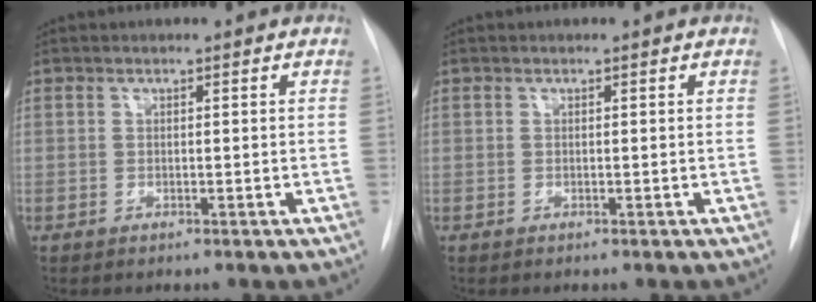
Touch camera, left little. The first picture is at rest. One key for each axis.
{"total": 0.0}